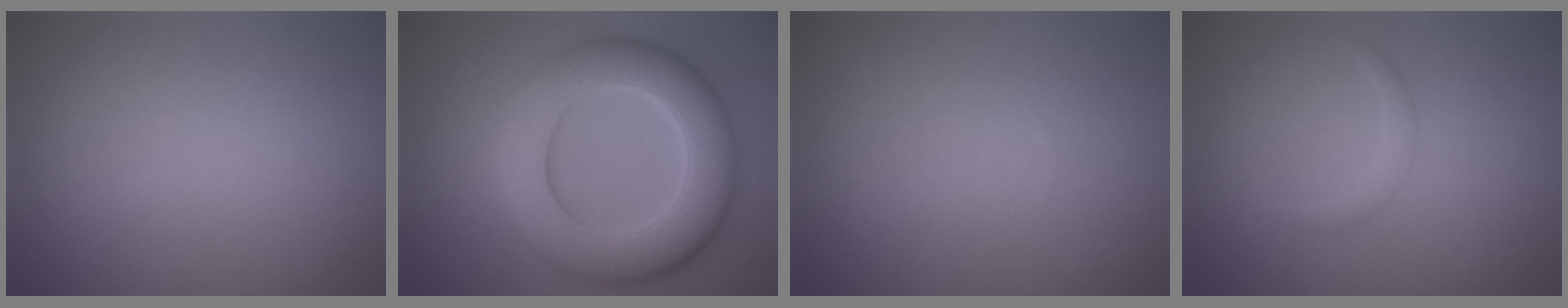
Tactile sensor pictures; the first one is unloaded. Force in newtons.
{"total": 10.4, "press": 10.4, "slide": 0.1}
{"total": 0.0}
{"total": 1.1, "press": 1.1, "slide": 0.1}